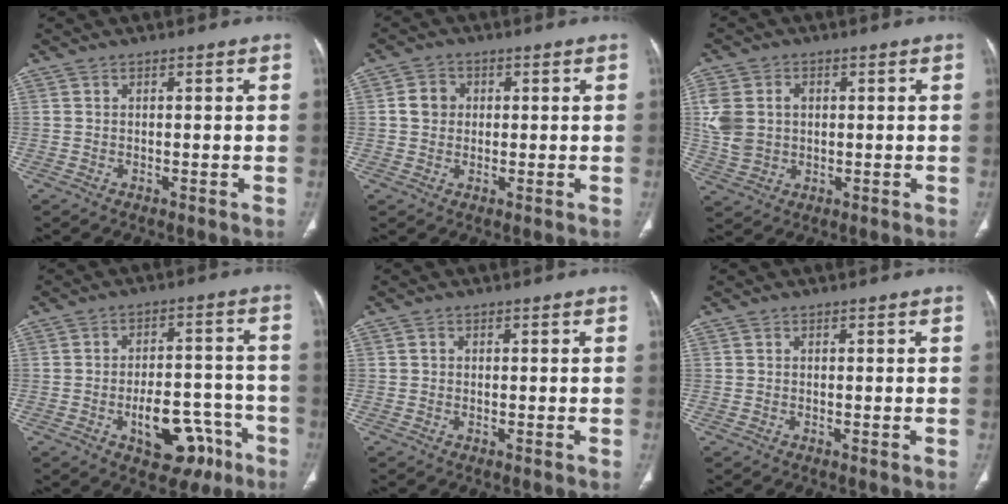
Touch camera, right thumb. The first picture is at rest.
{"total": 4.1, "force": [0.5, 3.7, 1.7], "torque": [-0.015, 0.007, 0.005]}
{"total": 8.3, "force": [1.1, 6.7, 4.8], "torque": [-0.091, 0.007, 0.027]}
{"total": 12.5, "force": [-5.8, 7.2, 8.4], "torque": [-0.086, 0.052, -0.069]}
{"total": 0.7, "force": [0.0, 0.7, 0.2], "torque": [0.001, 0.002, 0.000]}
{"total": 0.0}